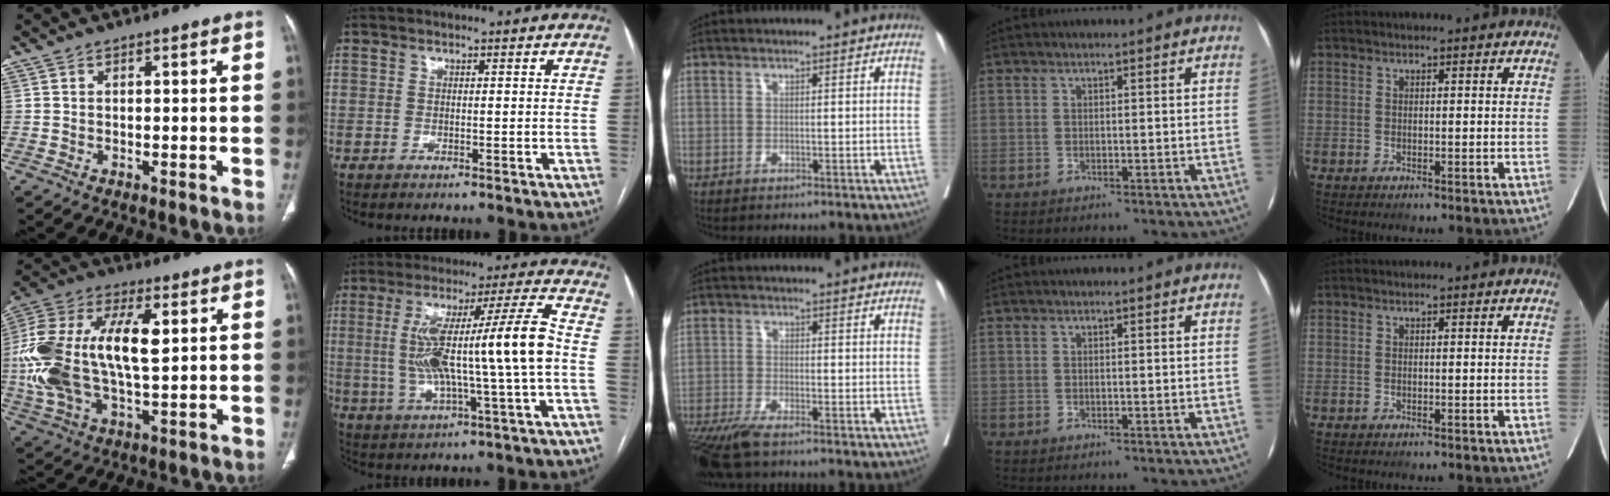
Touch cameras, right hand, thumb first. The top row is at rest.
{"thumb": {"total": 22.5, "force": [2.4, 11.2, 19.4], "torque": [-0.418, 0.010, 0.041]}, "index": {"total": 16.4, "force": [-0.2, -0.1, 16.4], "torque": [-0.298, 0.022, -0.004]}, "middle": {"total": 7.5, "force": [-5.6, 1.0, 4.8], "torque": [-0.085, -0.018, -0.102]}}